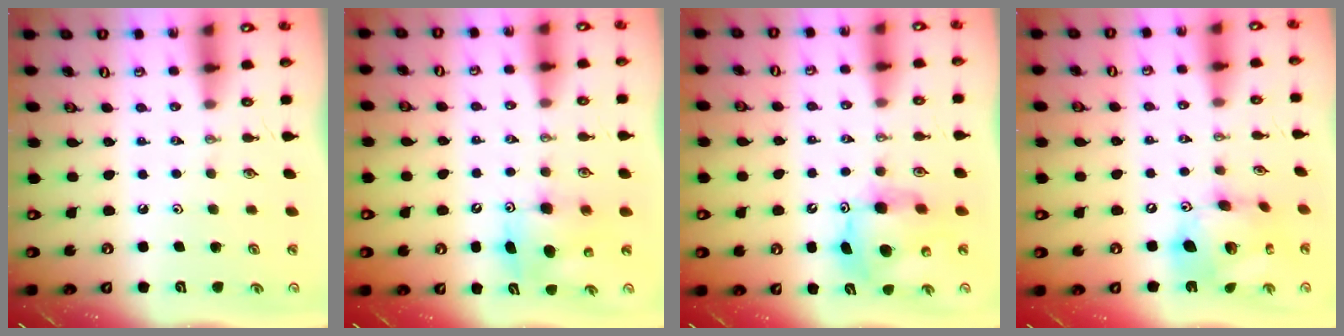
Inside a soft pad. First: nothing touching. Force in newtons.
{"total": 8.3, "press": 8.3, "slide": 0.6}
{"total": 10.2, "press": 10.2, "slide": 1.1}
{"total": 17.0, "press": 16.9, "slide": 2.0}